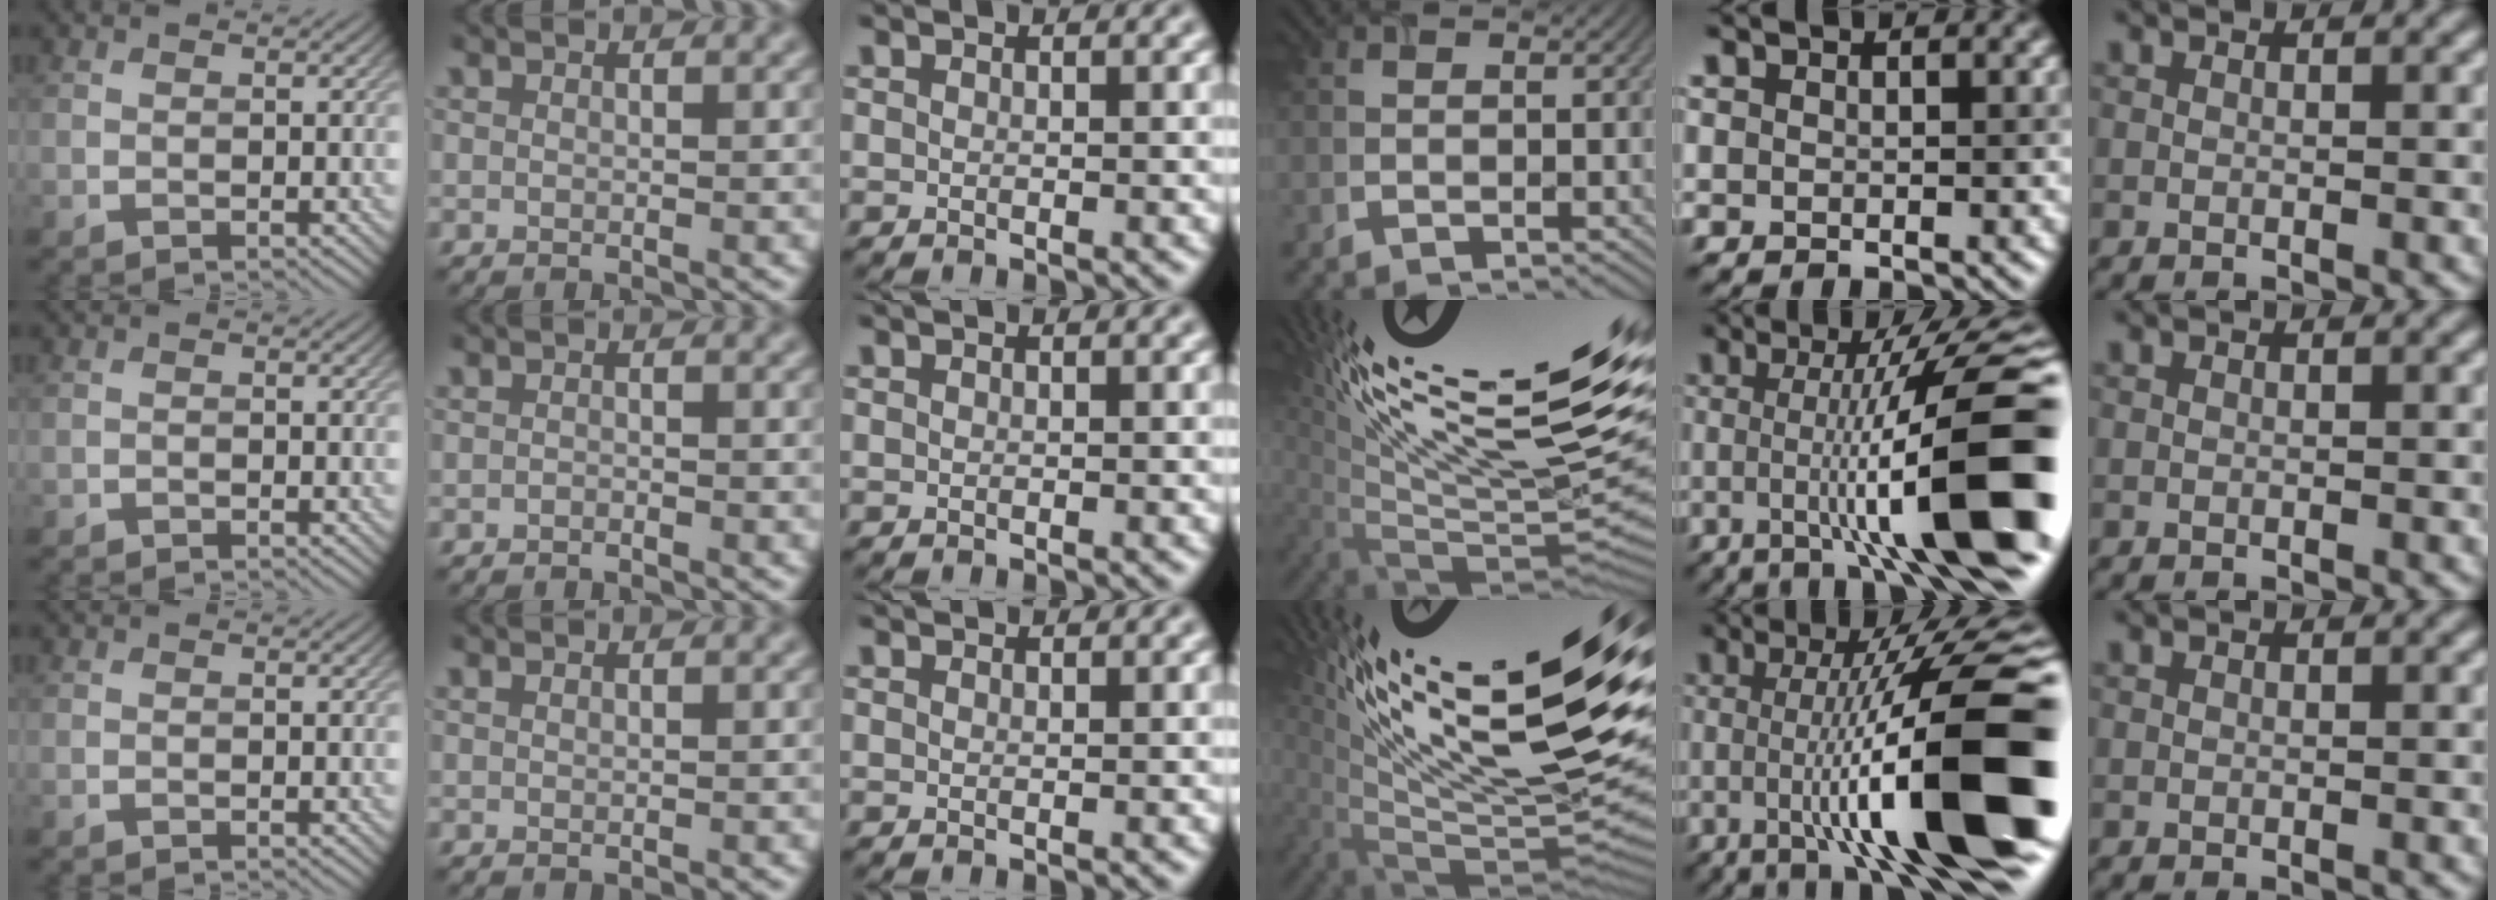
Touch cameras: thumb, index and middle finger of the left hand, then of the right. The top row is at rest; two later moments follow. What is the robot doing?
{"motion": "screw", "object": "timer"}